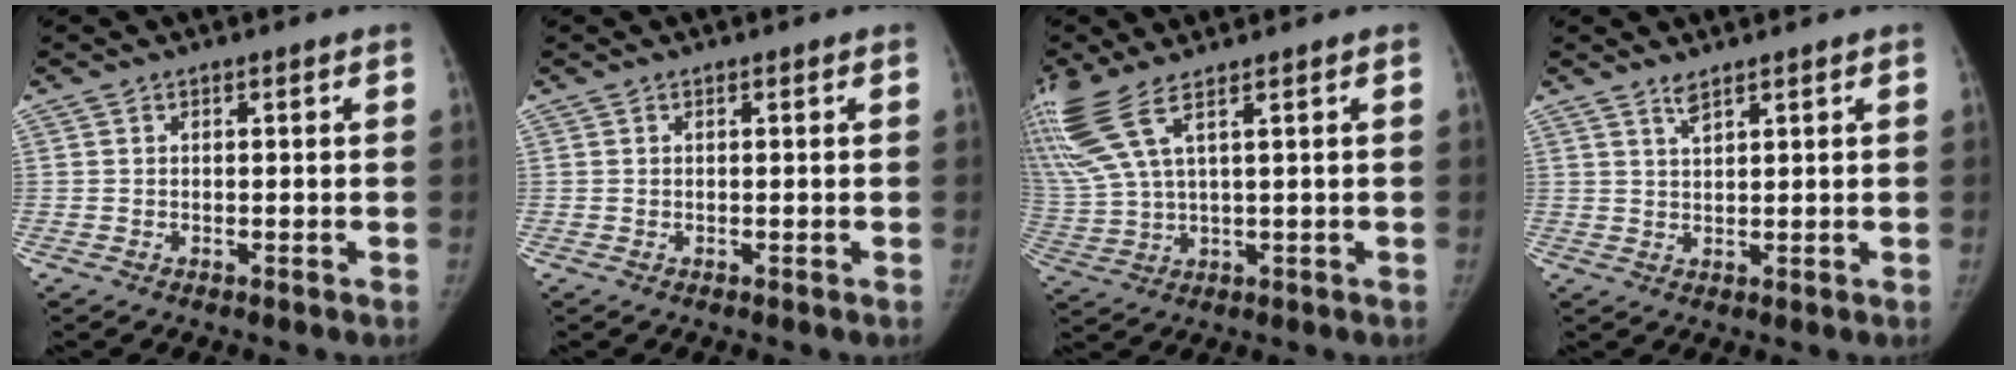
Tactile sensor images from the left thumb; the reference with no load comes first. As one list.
[{"total": 0.0}, {"total": 12.2, "force": [6.7, 3.4, 9.6], "torque": [-0.262, -0.012, 0.144]}, {"total": 1.6, "force": [1.4, 0.3, 0.7], "torque": [-0.009, -0.012, 0.030]}]